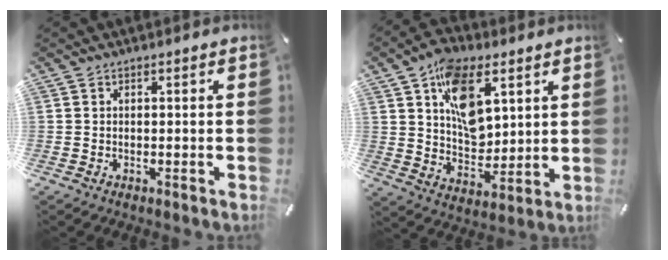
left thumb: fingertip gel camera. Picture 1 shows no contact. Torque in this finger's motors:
{"motor_torque": [2.22, 2.31, 1.92, -0.85, 0.44]}